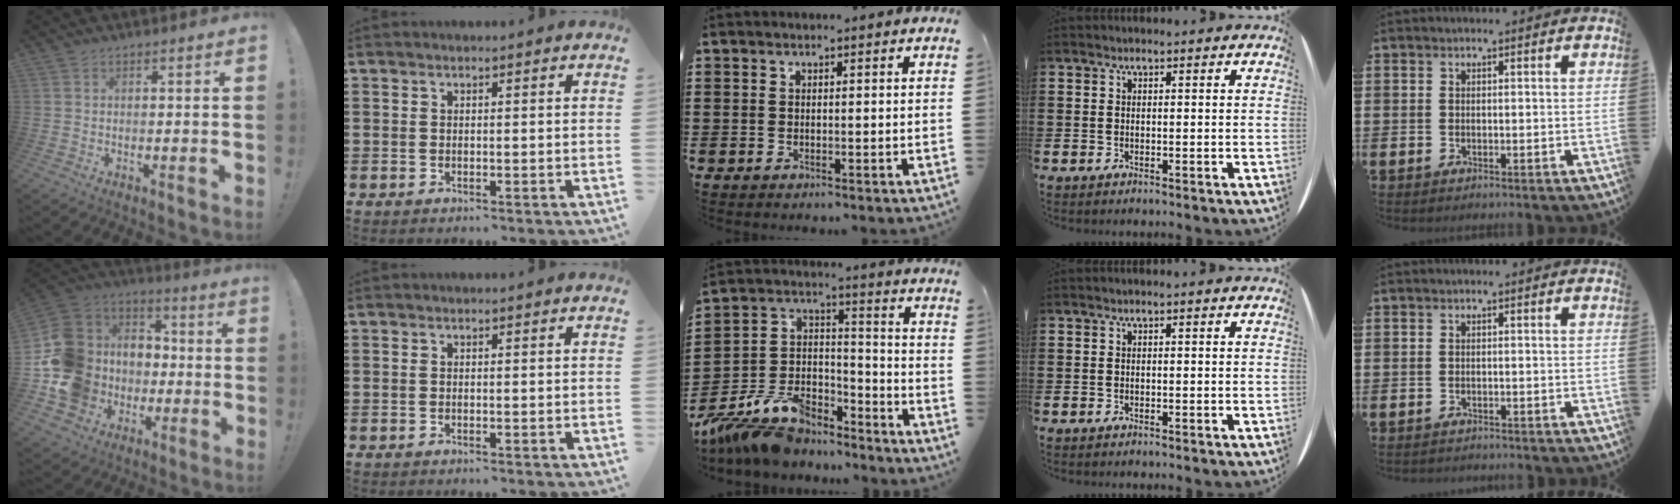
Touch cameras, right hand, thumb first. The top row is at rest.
{"thumb": {"total": 19.1, "force": [-3.9, 16.9, 8.0], "torque": [-0.151, 0.029, -0.025]}, "middle": {"total": 10.4, "force": [-9.3, 3.6, 2.9], "torque": [-0.079, 0.018, -0.187]}, "little": {"total": 0.6, "force": [-0.6, 0.0, -0.1], "torque": [0.000, -0.001, -0.013]}}